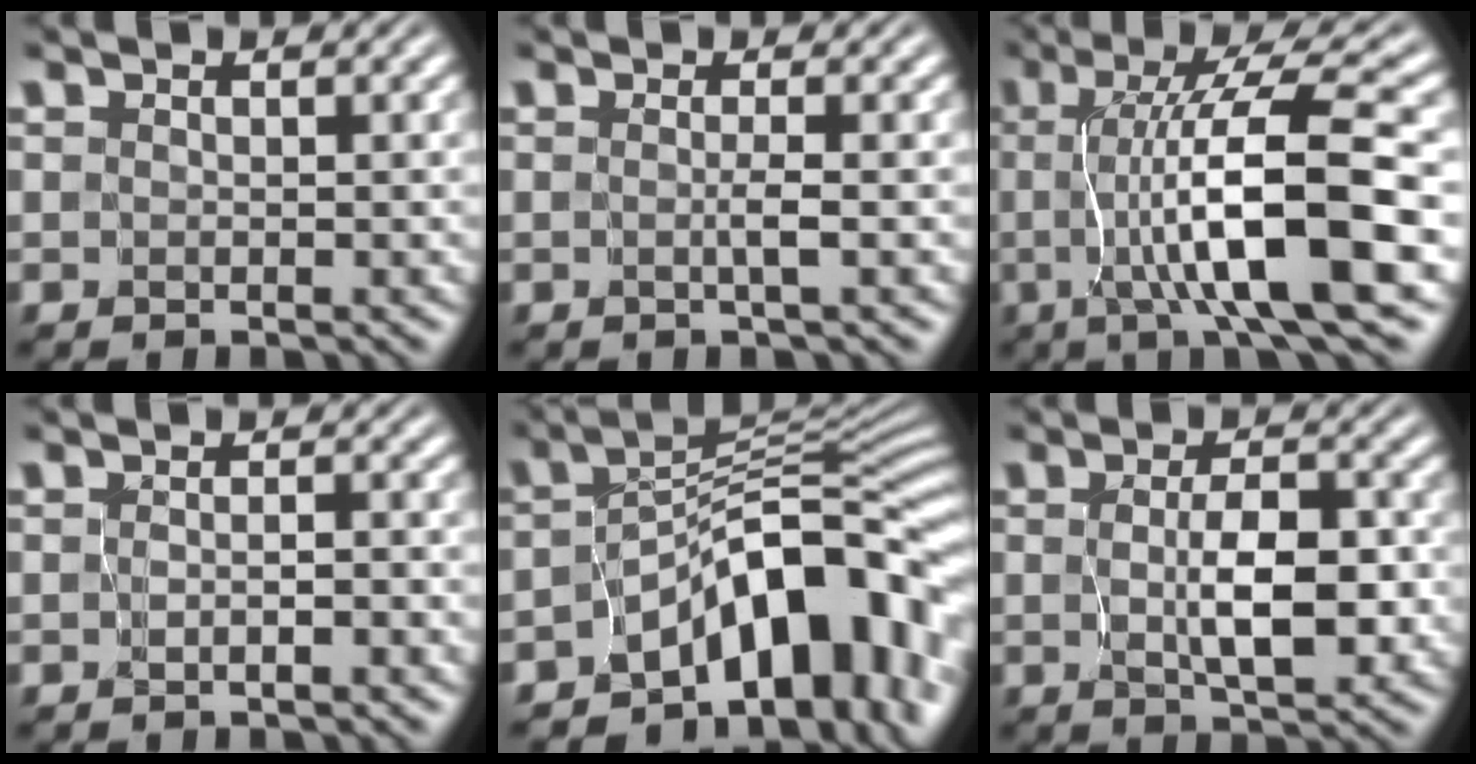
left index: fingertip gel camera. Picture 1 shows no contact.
{"total": 1.0, "force": [-0.2, -0.3, 0.9], "torque": [-0.017, -0.004, -0.004]}
{"total": 10.7, "force": [-0.9, 2.0, 10.4], "torque": [-0.141, 0.006, -0.018]}
{"total": 0.8, "force": [-0.6, -0.1, 0.6], "torque": [-0.008, -0.001, -0.009]}
{"total": 11.9, "force": [-6.2, 5.6, 8.6], "torque": [-0.101, 0.000, -0.099]}
{"total": 4.9, "force": [-0.4, 2.1, 4.4], "torque": [-0.081, -0.007, -0.001]}